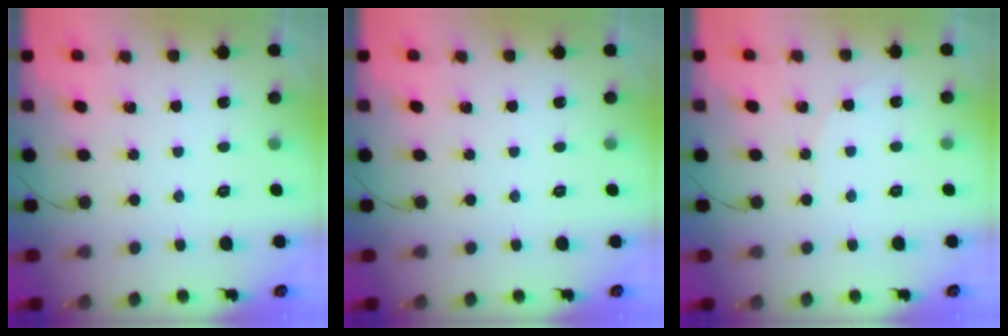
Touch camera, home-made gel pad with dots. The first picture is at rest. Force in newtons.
{"total": 0.0}
{"total": 3.8, "press": 3.5, "slide": 1.4}